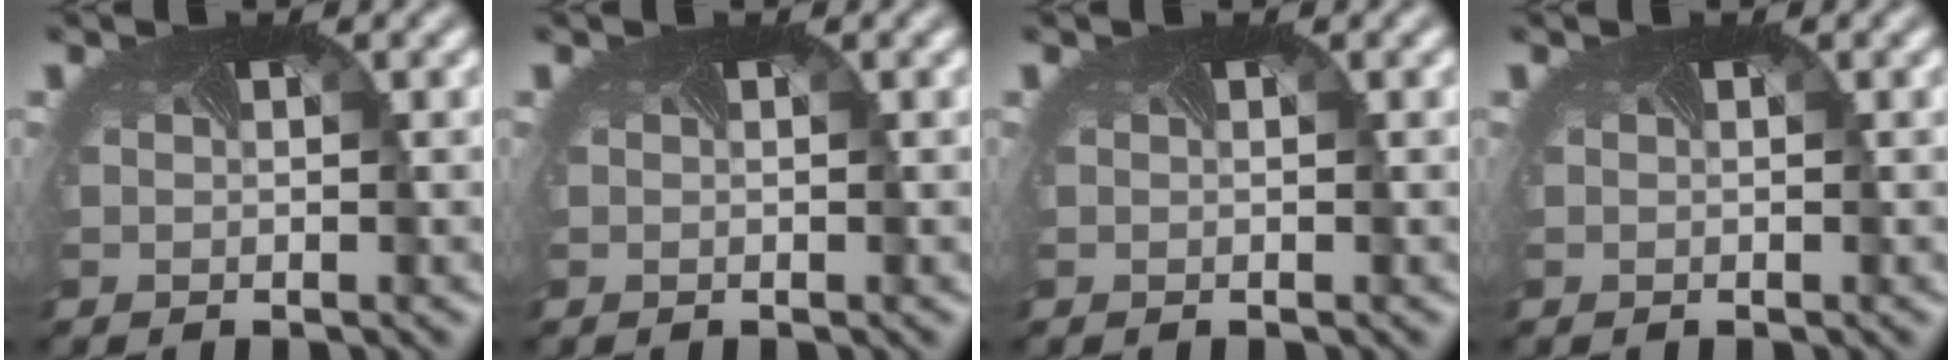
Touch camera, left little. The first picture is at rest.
{"total": 0.0}
{"total": 0.0}
{"total": 0.0}